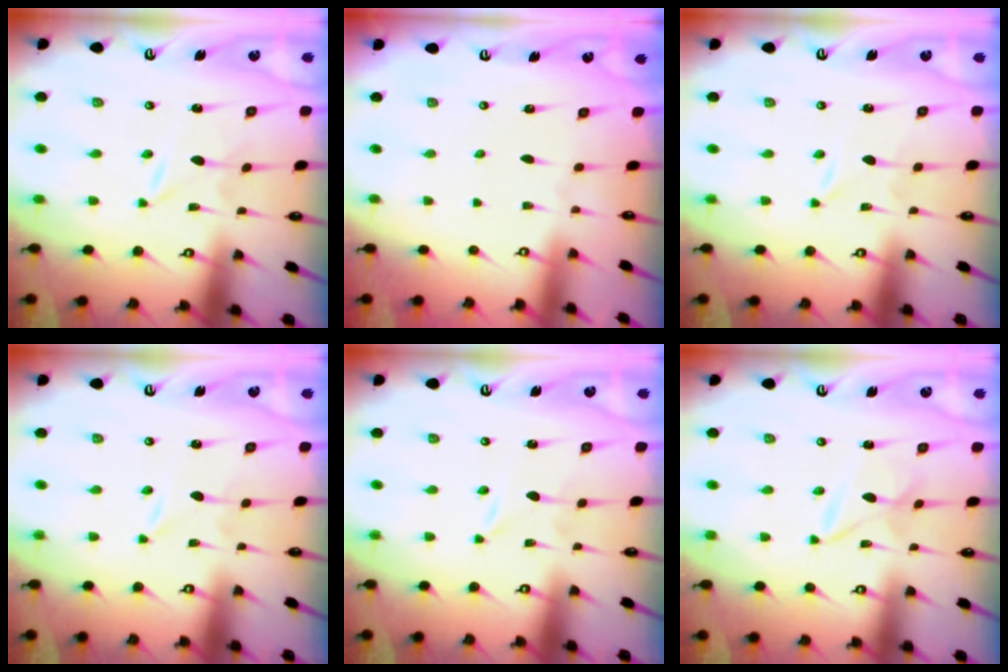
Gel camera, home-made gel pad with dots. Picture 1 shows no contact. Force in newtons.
{"total": 0.0}
{"total": 0.0}
{"total": 0.0}
{"total": 0.0}
{"total": 3.9, "press": 3.8, "slide": 0.4}